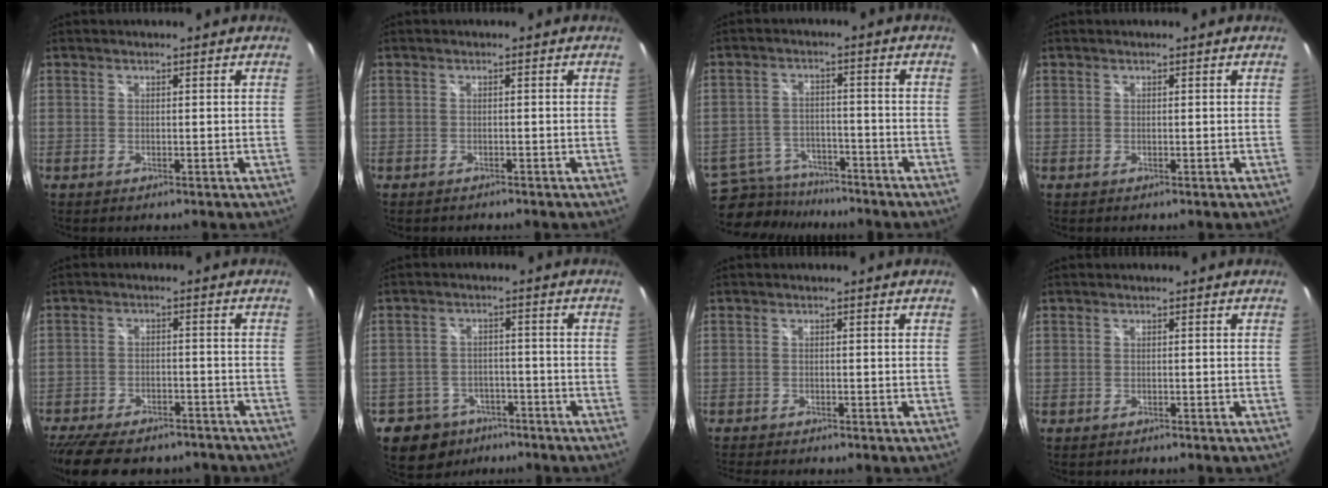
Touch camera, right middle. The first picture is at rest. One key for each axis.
{"total": 1.1, "fx": -1.0, "fy": 0.3, "fz": 0.2, "tx": -0.007, "ty": -0.002, "tz": -0.015}
{"total": 11.0, "fx": -9.7, "fy": 4.2, "fz": 3.0, "tx": -0.086, "ty": 0.002, "tz": -0.153}
{"total": 0.0}
{"total": 17.8, "fx": -14.5, "fy": 6.7, "fz": 7.8, "tx": -0.175, "ty": -0.018, "tz": -0.204}
{"total": 8.3, "fx": -5.5, "fy": 6.0, "fz": 1.6, "tx": -0.048, "ty": 0.019, "tz": -0.075}
{"total": 3.6, "fx": -3.3, "fy": 0.4, "fz": 1.4, "tx": -0.031, "ty": -0.017, "tz": -0.056}
{"total": 0.9, "fx": -0.8, "fy": 0.2, "fz": 0.2, "tx": -0.006, "ty": -0.001, "tz": -0.012}